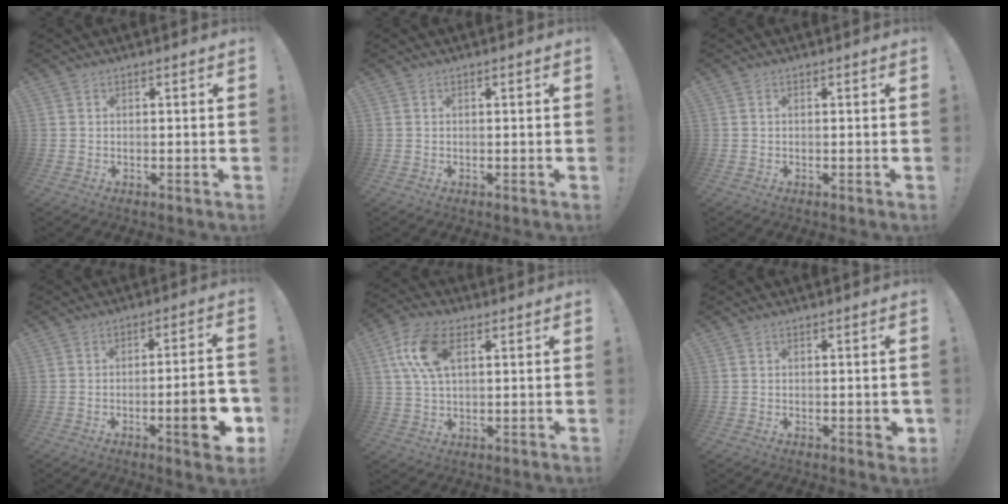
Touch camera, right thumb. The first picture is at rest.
{"total": 0.0}
{"total": 0.0}
{"total": 10.8, "force": [-3.4, 2.2, 10.0], "torque": [-0.119, 0.002, -0.049]}
{"total": 12.0, "force": [3.8, 6.5, 9.3], "torque": [-0.182, 0.001, 0.071]}
{"total": 1.8, "force": [0.0, 0.7, 1.7], "torque": [-0.015, -0.002, -0.001]}